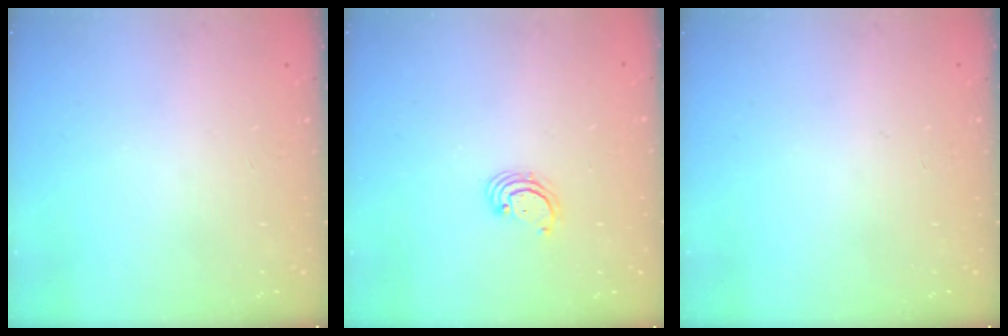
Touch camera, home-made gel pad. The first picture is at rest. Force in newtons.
{"total": 2.6, "press": 2.6, "slide": 0.3}
{"total": 0.0}